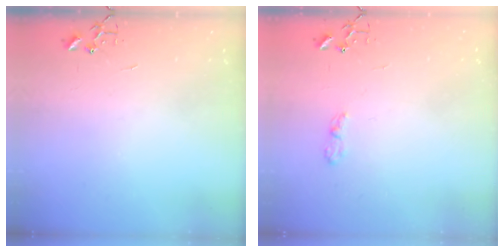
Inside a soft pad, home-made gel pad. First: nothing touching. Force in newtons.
{"total": 4.4, "press": 4.3, "slide": 0.5}